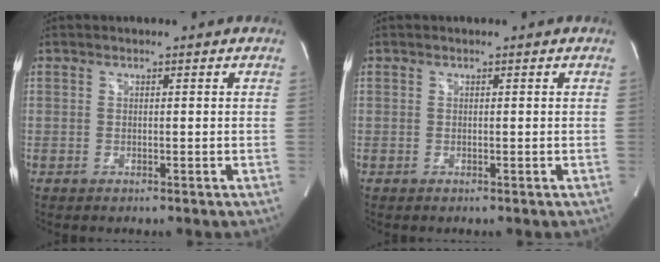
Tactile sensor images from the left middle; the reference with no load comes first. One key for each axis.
{"total": 0.0}